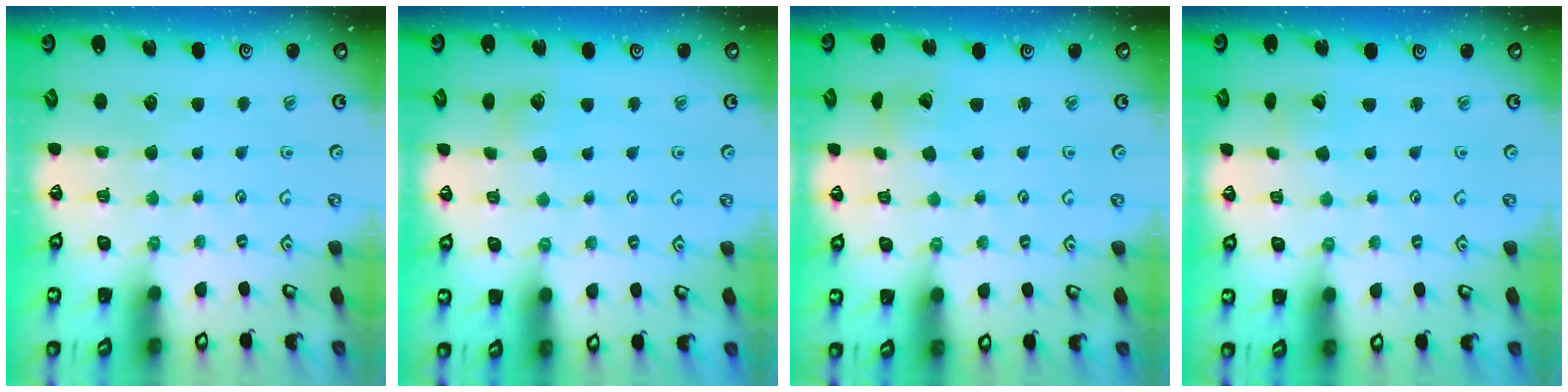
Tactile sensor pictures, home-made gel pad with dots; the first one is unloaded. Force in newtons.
{"total": 4.8, "press": 4.8, "slide": 0.4}
{"total": 2.6, "press": 2.6, "slide": 0.3}
{"total": 1.4, "press": 1.4, "slide": 0.1}